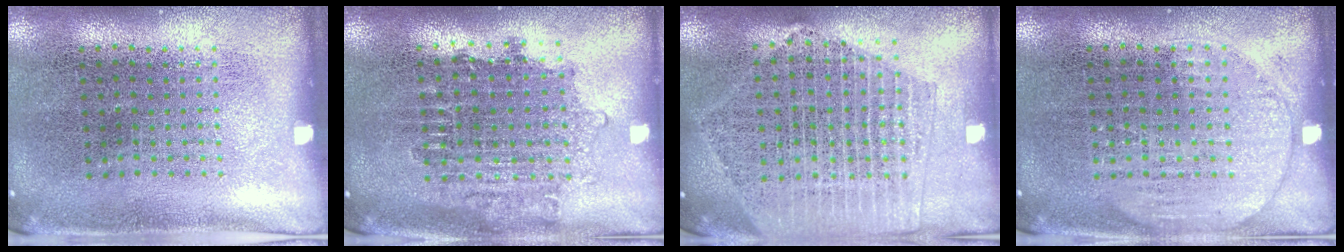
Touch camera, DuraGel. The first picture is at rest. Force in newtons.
{"total": 1.6, "press": 1.3, "slide": 0.8}
{"total": 2.1, "press": 1.9, "slide": 0.9}
{"total": 1.6, "press": 1.6, "slide": 0.0}